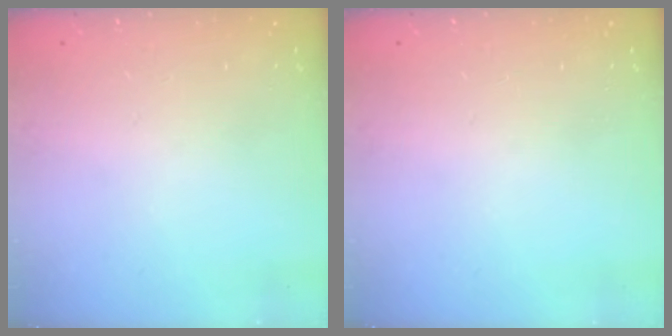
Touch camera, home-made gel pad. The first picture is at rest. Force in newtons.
{"total": 0.0}